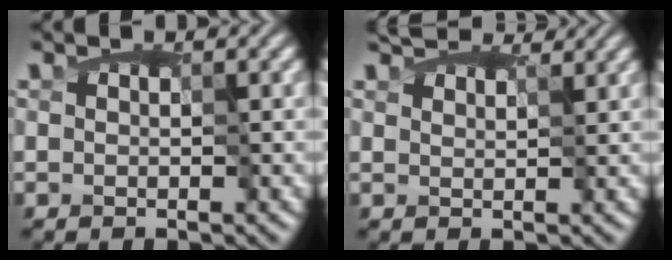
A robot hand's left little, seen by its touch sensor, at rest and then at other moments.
{"total": 4.5, "force": [4.0, 1.3, 1.8], "torque": [-0.049, 0.005, 0.056]}